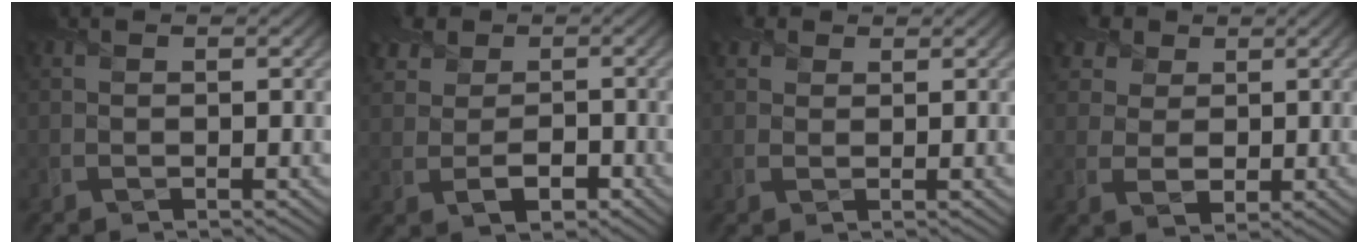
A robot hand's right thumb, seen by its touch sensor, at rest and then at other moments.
{"total": 5.3, "force": [0.3, 4.4, 3.0], "torque": [-0.065, -0.004, -0.001]}
{"total": 2.0, "force": [1.3, 1.4, 0.6], "torque": [-0.018, 0.005, 0.026]}
{"total": 7.1, "force": [3.3, 5.5, 3.1], "torque": [-0.098, 0.007, 0.055]}